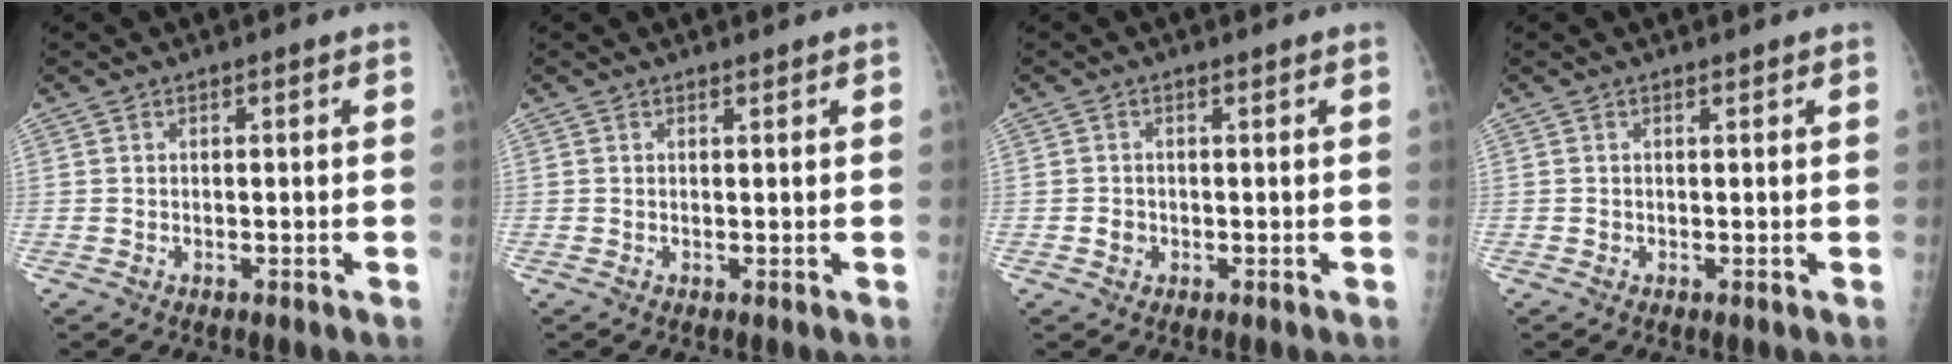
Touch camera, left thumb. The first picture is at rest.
{"total": 0.0}
{"total": 1.3, "force": [-0.4, 1.2, 0.4], "torque": [0.004, 0.004, -0.004]}
{"total": 0.0}